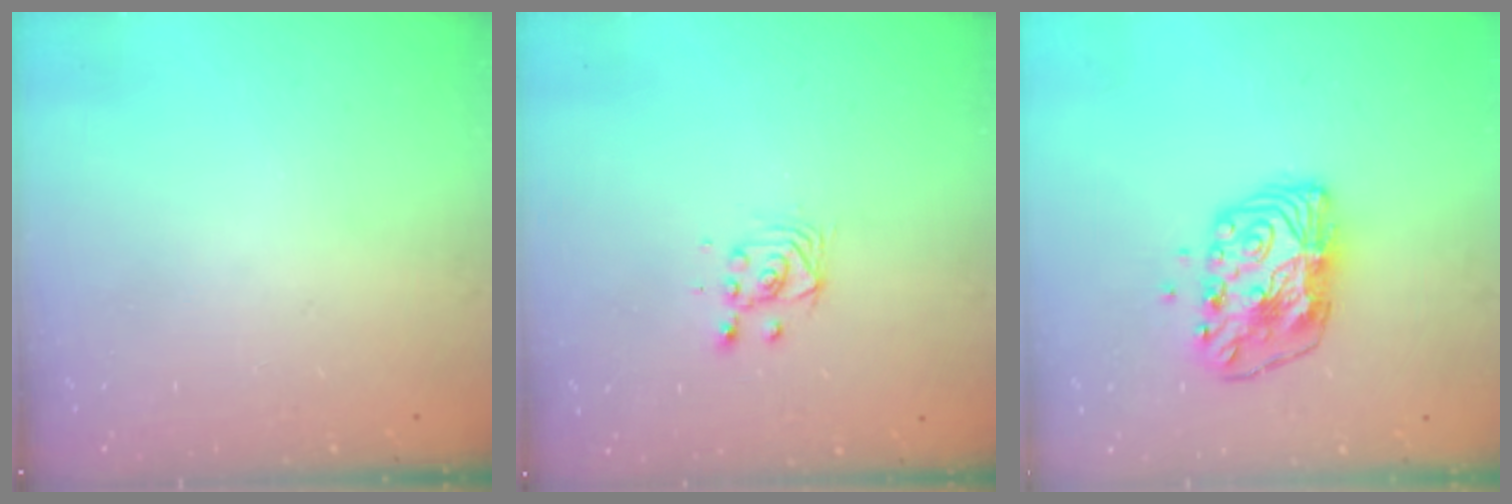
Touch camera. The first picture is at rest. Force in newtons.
{"total": 3.1, "press": 3.1, "slide": 0.3}
{"total": 11.4, "press": 11.4, "slide": 0.8}